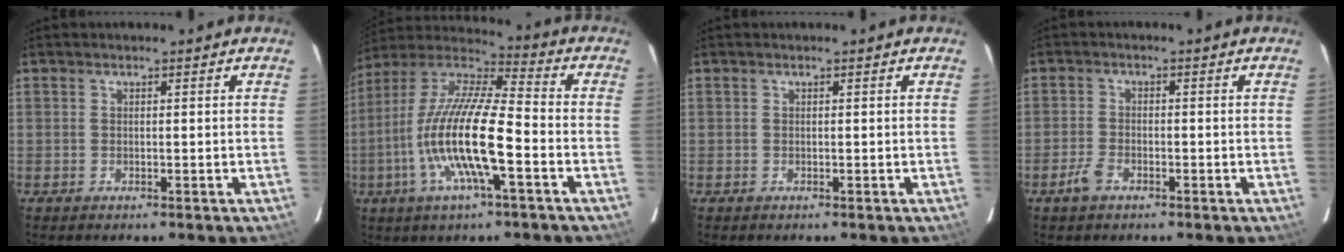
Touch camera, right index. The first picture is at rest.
{"total": 18.2, "force": [-5.4, 3.6, 17.0], "torque": [-0.331, -0.012, -0.113]}
{"total": 0.0}
{"total": 3.5, "force": [-2.1, 1.8, 2.2], "torque": [-0.058, 0.000, -0.041]}